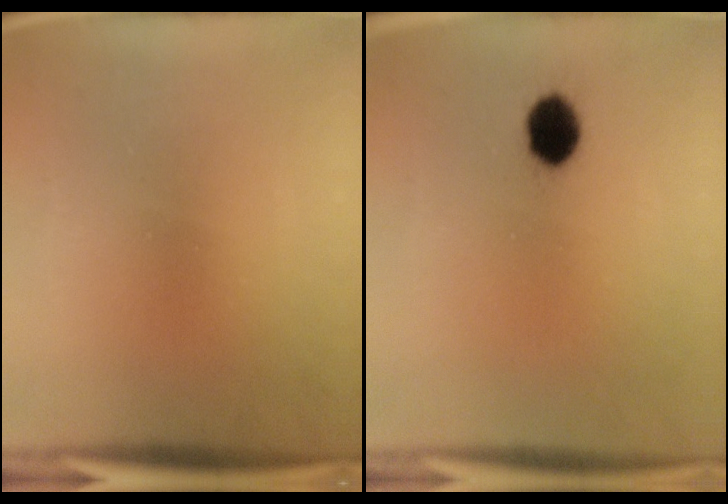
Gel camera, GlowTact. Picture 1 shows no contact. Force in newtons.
{"total": 5.7}